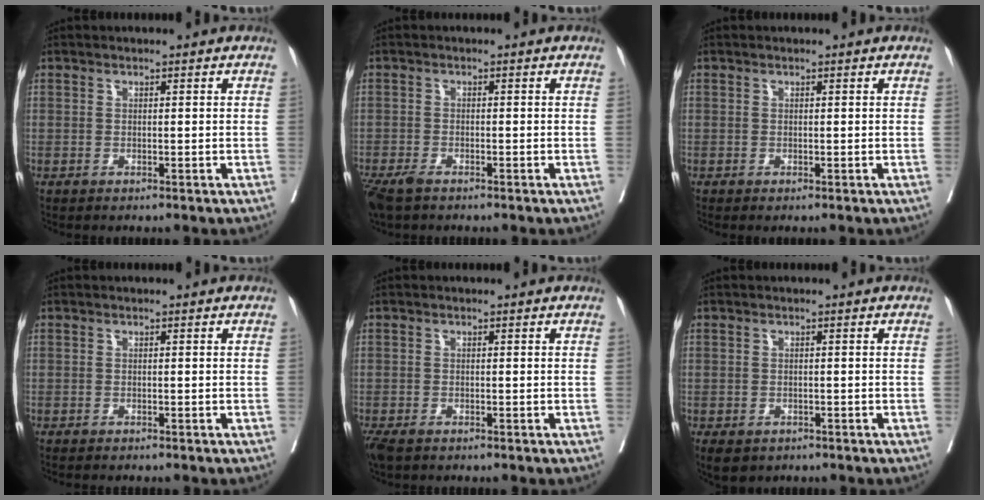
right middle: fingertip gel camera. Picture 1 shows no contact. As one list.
[{"total": 4.4, "force": [-3.3, 1.5, 2.5], "torque": [-0.049, -0.011, -0.058]}, {"total": 0.0}, {"total": 2.2, "force": [-2.0, 0.3, 1.0], "torque": [-0.014, -0.003, -0.022]}, {"total": 3.8, "force": [-2.7, 1.7, 2.1], "torque": [-0.045, -0.013, -0.047]}, {"total": 6.8, "force": [-4.2, 4.6, 2.8], "torque": [-0.064, -0.010, -0.053]}]